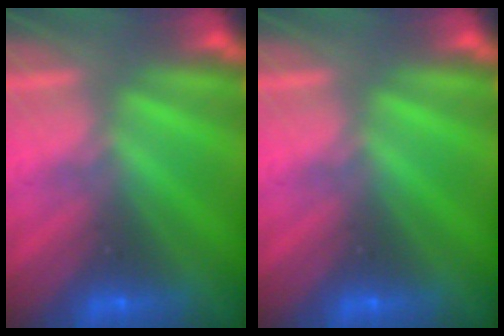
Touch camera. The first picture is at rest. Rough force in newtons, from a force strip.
{"total": 0.0}